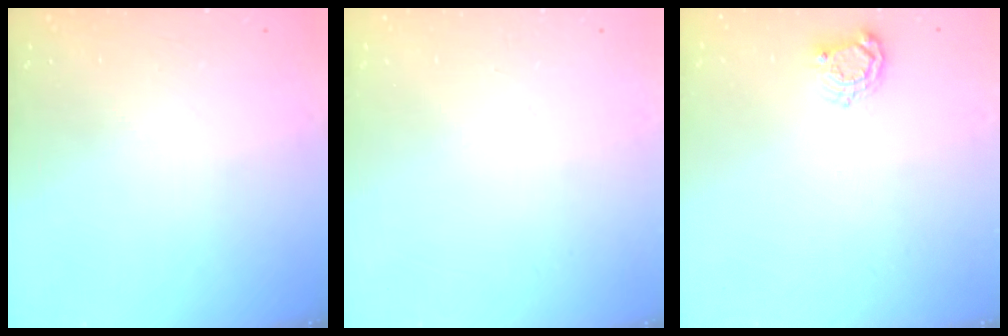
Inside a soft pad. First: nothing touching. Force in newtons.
{"total": 0.0}
{"total": 5.4, "press": 5.4, "slide": 0.2}